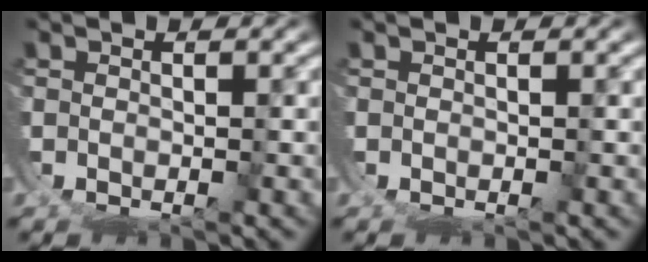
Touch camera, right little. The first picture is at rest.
{"total": 0.0}